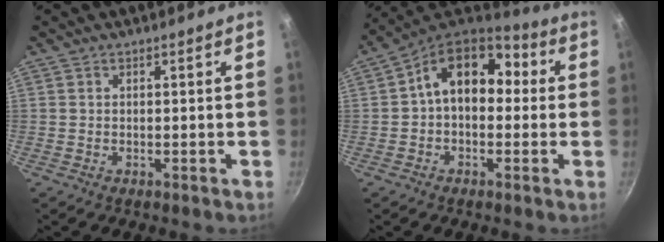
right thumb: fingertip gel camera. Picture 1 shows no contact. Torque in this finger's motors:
{"motor_torque": [0.64, 2.88, 1.34, -0.39, 0.17]}